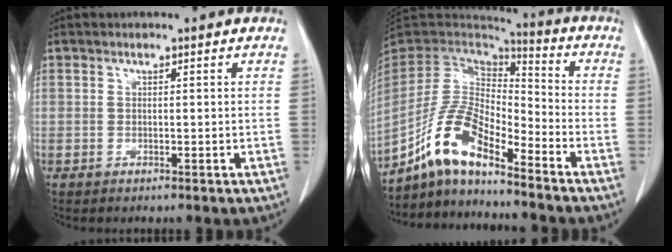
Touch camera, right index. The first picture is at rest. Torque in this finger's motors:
{"motor_torque": [1.18, -0.96, 0.28, 0.11]}